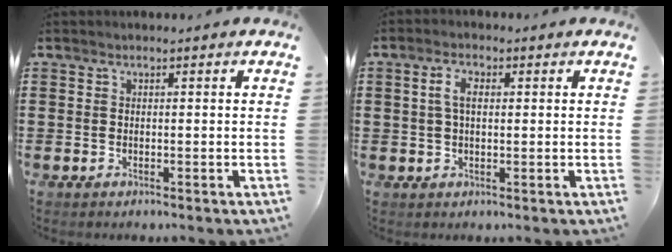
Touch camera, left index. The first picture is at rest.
{"total": 3.6, "force": [0.7, 1.8, 3.0], "torque": [-0.064, 0.012, 0.009]}